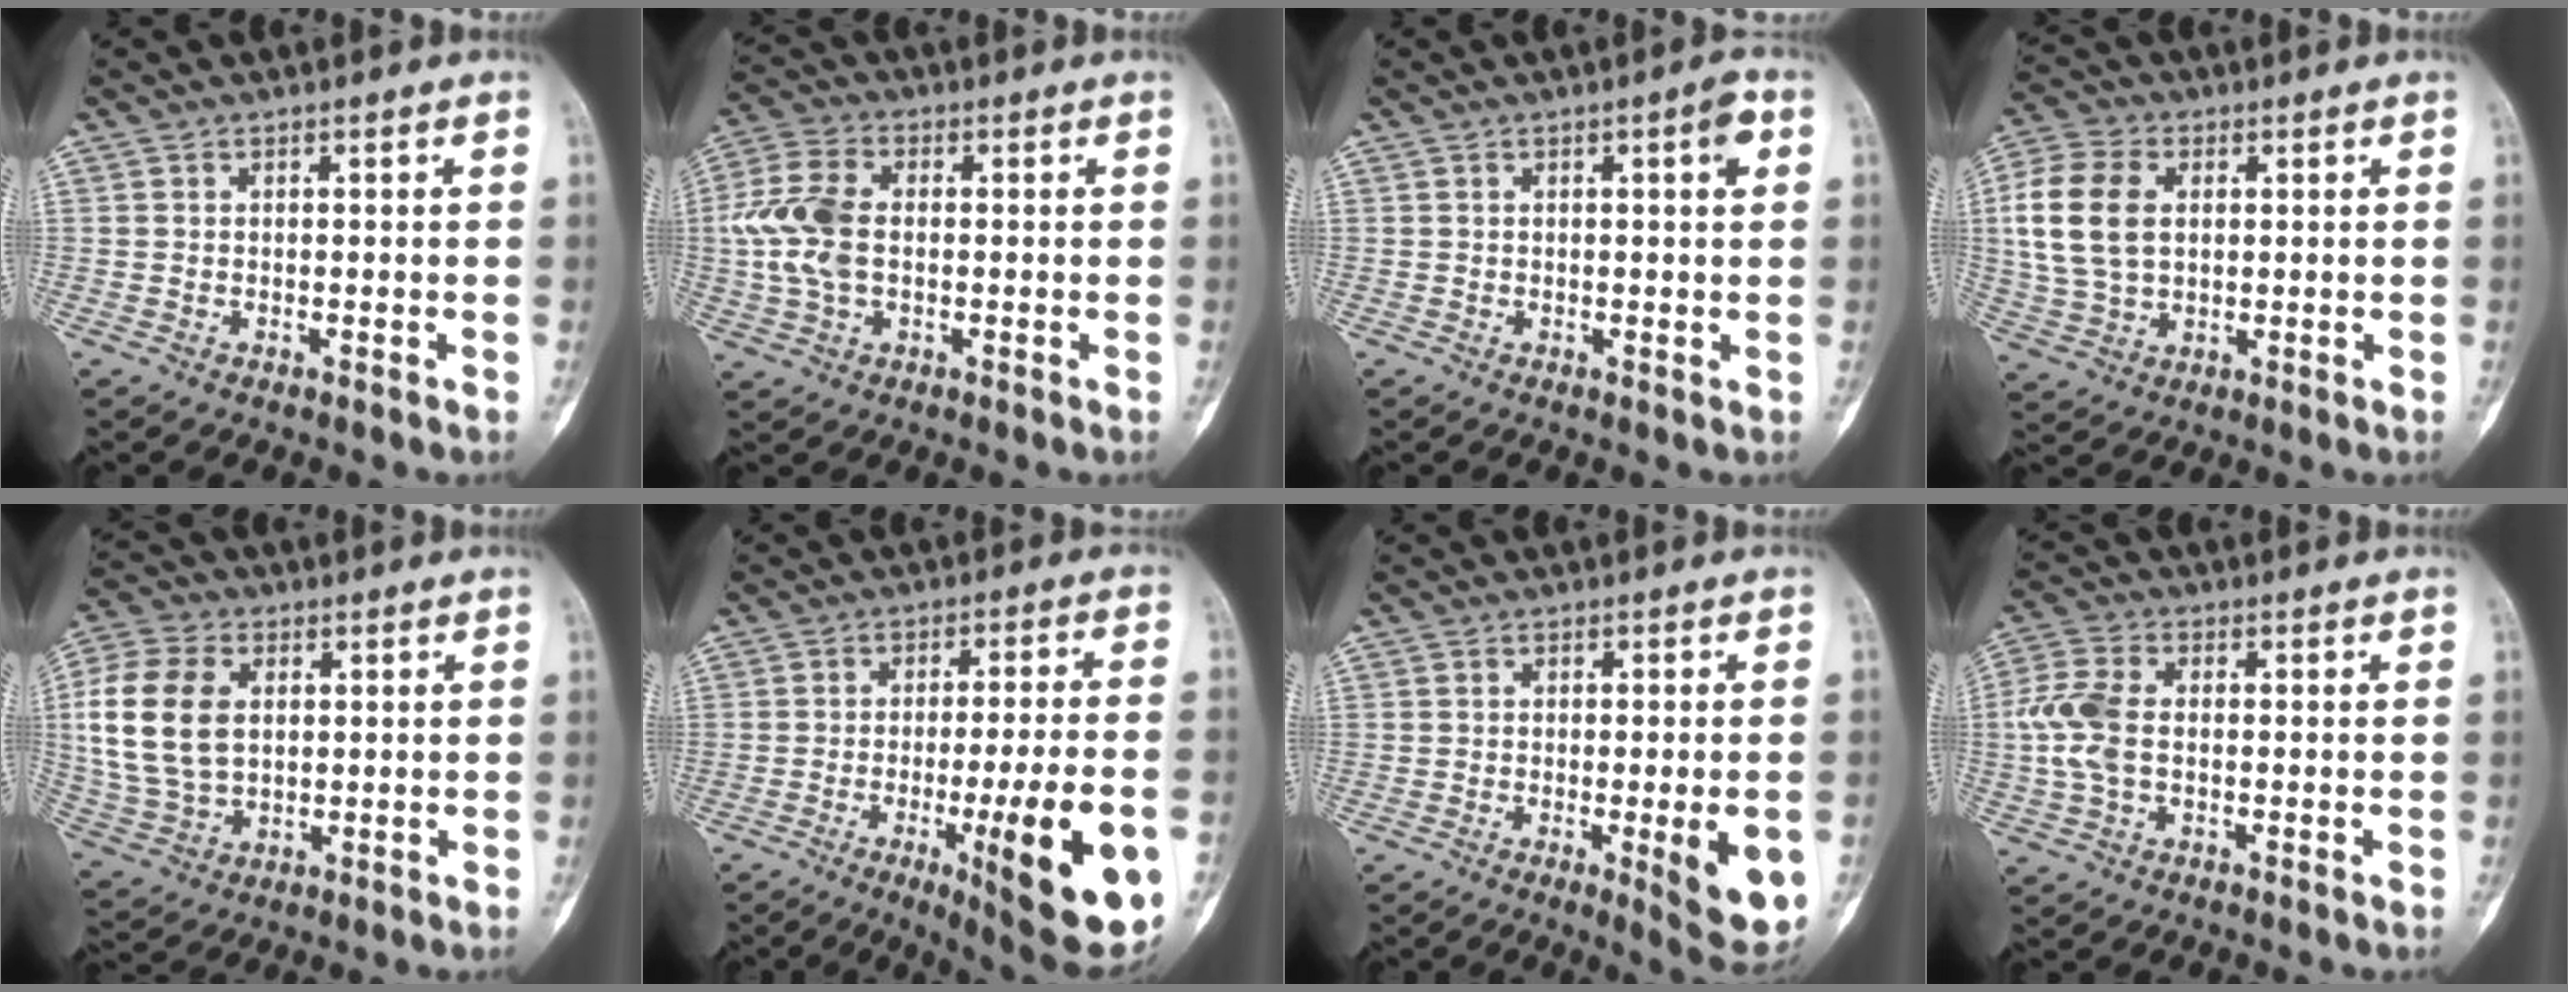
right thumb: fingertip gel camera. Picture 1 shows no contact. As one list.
[{"total": 10.3, "force": [0.0, 6.4, 8.1], "torque": [-0.184, 0.015, -0.002]}, {"total": 3.7, "force": [1.2, 0.7, 3.5], "torque": [-0.046, -0.001, 0.014]}, {"total": 12.6, "force": [2.1, 8.5, 9.0], "torque": [-0.186, 0.008, 0.039]}, {"total": 15.0, "force": [2.4, 10.1, 10.8], "torque": [-0.217, 0.004, 0.048]}, {"total": 20.0, "force": [-6.3, 3.6, 18.7], "torque": [-0.229, -0.004, -0.076]}, {"total": 9.9, "force": [-2.4, 2.5, 9.3], "torque": [-0.108, -0.019, -0.024]}, {"total": 7.9, "force": [-0.3, 4.8, 6.3], "torque": [-0.155, 0.016, -0.011]}]